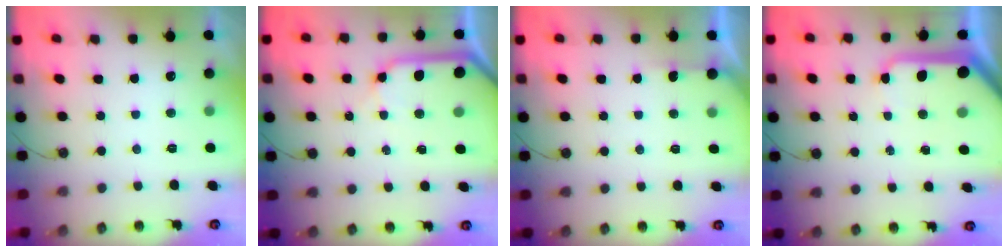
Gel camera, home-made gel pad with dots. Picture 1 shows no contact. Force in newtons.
{"total": 10.2, "press": 10.1, "slide": 1.2}
{"total": 2.9, "press": 2.9, "slide": 0.4}
{"total": 13.0, "press": 12.9, "slide": 1.7}